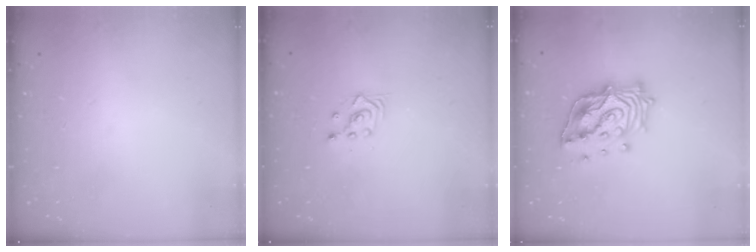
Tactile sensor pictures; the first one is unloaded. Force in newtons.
{"total": 2.3, "press": 2.3, "slide": 0.3}
{"total": 18.3, "press": 18.1, "slide": 2.4}